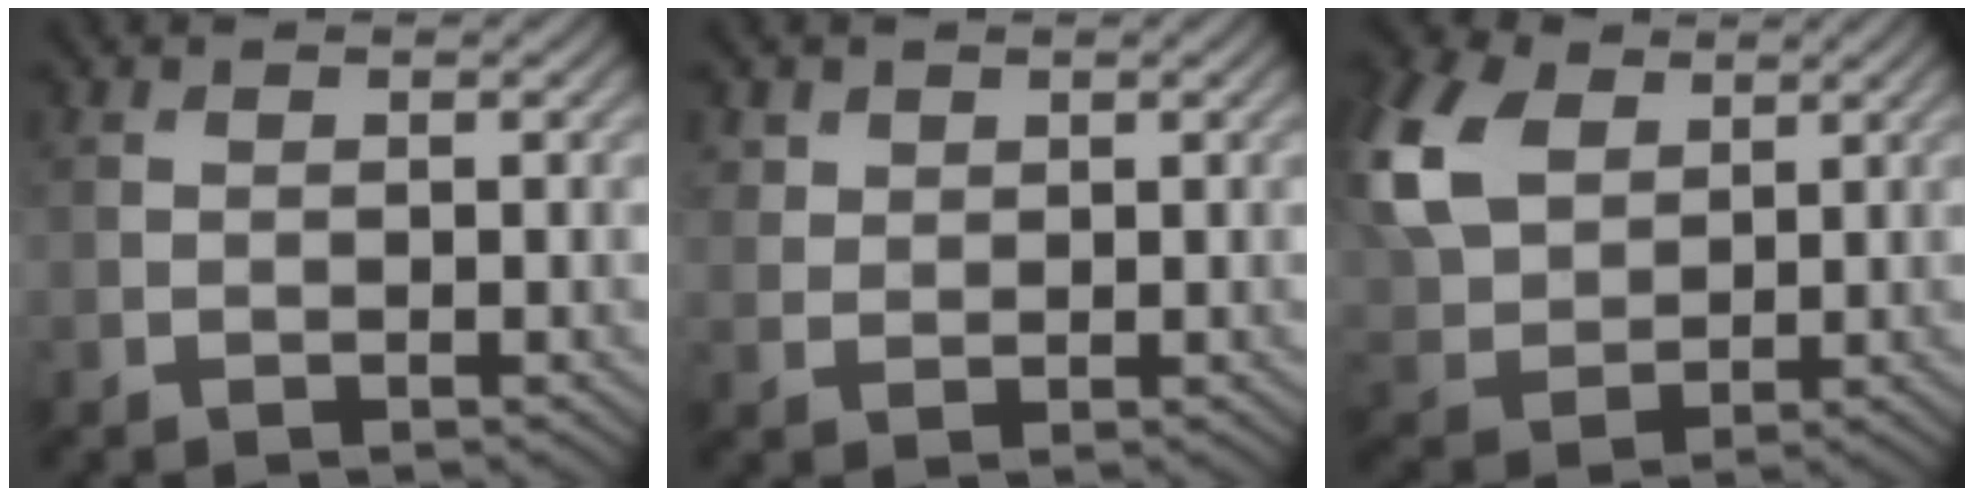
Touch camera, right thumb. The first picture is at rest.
{"total": 2.2, "force": [1.4, 1.6, 0.5], "torque": [-0.016, -0.008, 0.034]}
{"total": 12.7, "force": [4.7, 8.4, 8.3], "torque": [-0.243, 0.025, 0.094]}